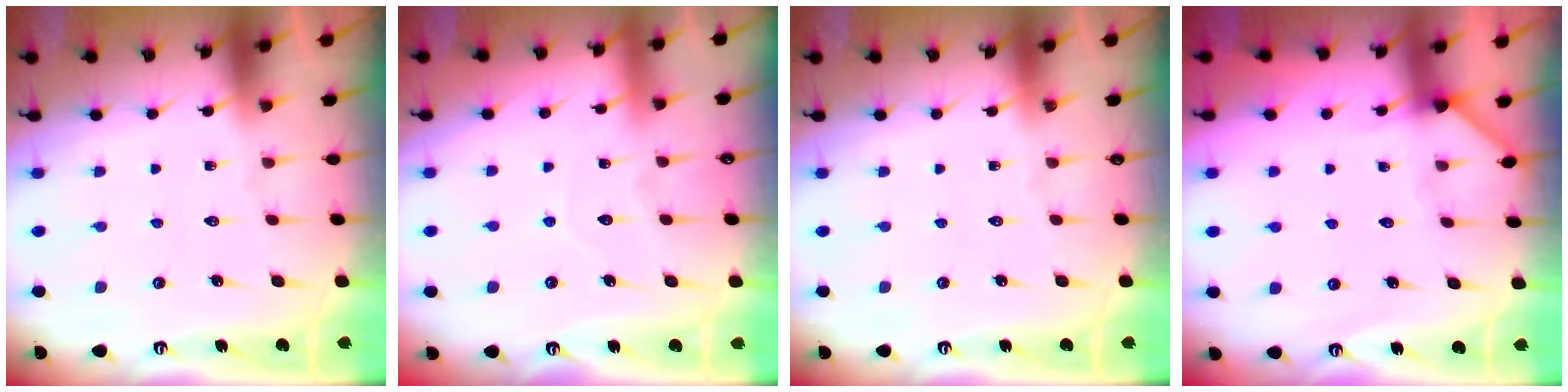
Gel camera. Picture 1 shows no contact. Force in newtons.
{"total": 5.7, "press": 5.7, "slide": 0.5}
{"total": 0.0}
{"total": 3.0, "press": 3.0, "slide": 0.1}